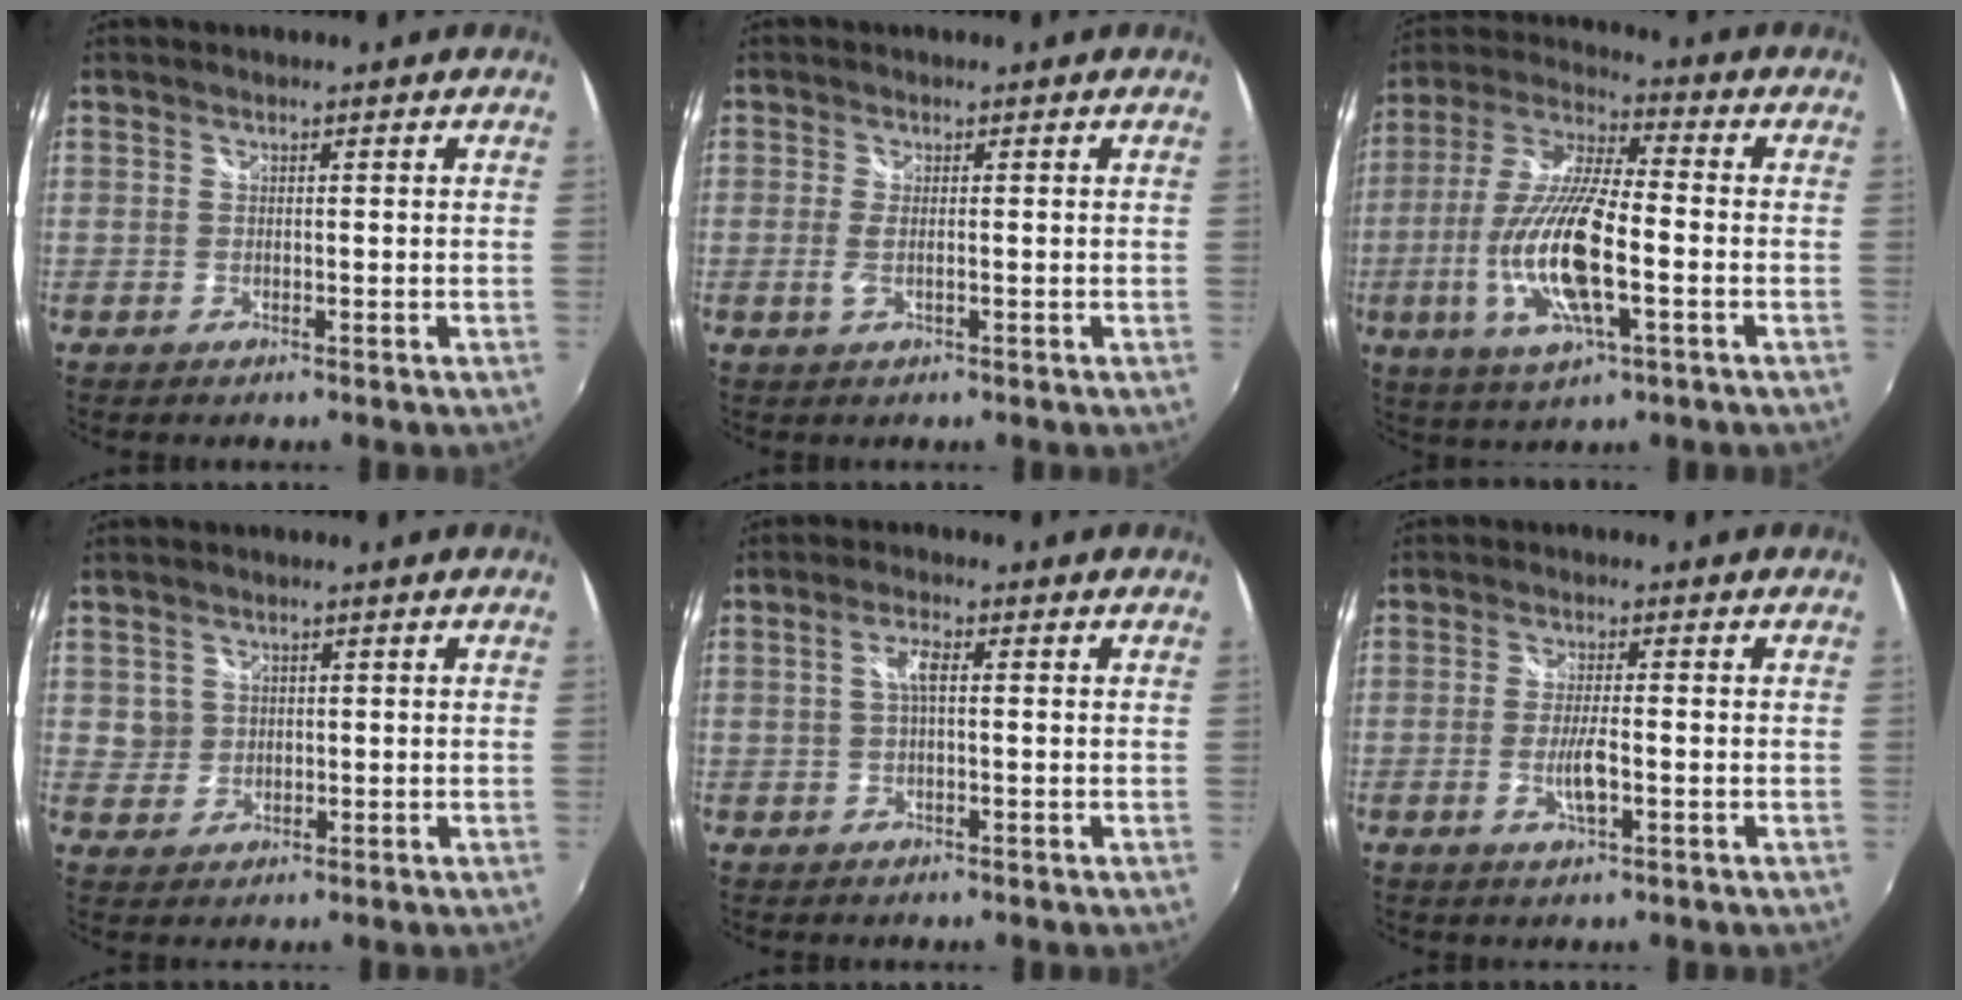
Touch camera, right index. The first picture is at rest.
{"total": 2.1, "force": [-0.4, 0.5, 2.0], "torque": [-0.041, -0.004, -0.005]}
{"total": 17.1, "force": [-4.2, 4.8, 15.9], "torque": [-0.327, -0.012, -0.081]}
{"total": 3.0, "force": [0.7, 2.9, 0.4], "torque": [0.001, 0.007, 0.011]}
{"total": 2.8, "force": [0.2, 0.8, 2.7], "torque": [-0.052, 0.006, 0.003]}
{"total": 4.2, "force": [-1.3, 0.8, 3.9], "torque": [-0.077, -0.005, -0.025]}